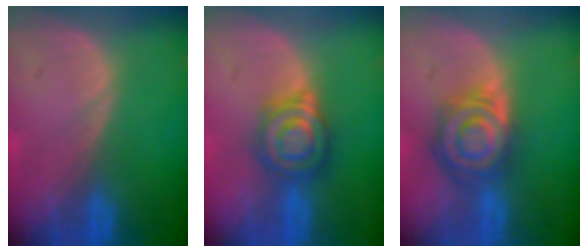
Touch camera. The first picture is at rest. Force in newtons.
{"total": 6.3, "press": 6.3, "slide": 0.0}
{"total": 8.1, "press": 7.1, "slide": 4.0}